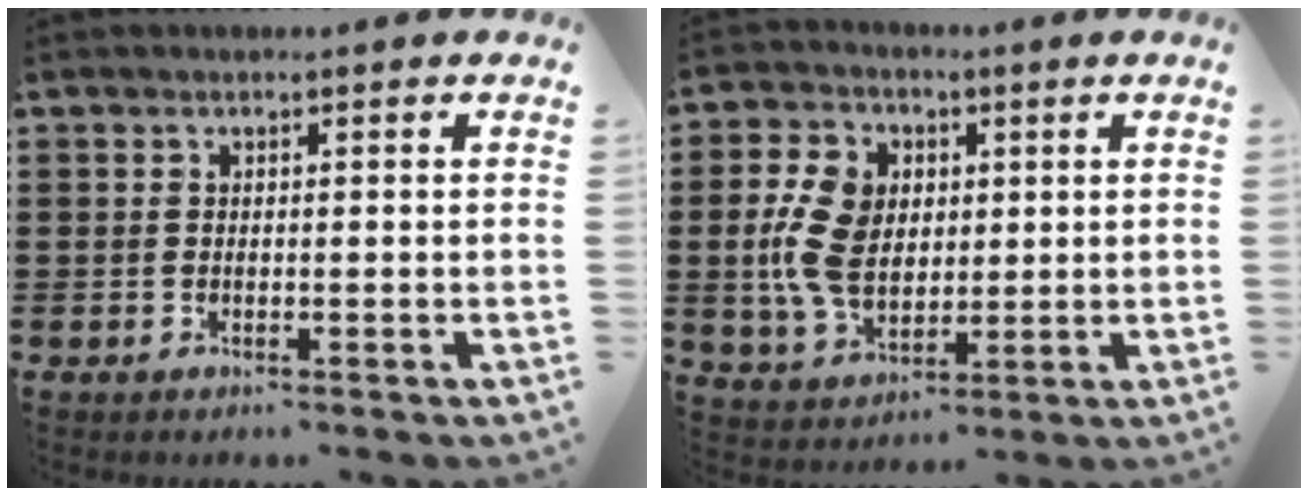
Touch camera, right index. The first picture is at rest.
{"total": 10.2, "force": [0.5, 7.3, 7.1], "torque": [-0.169, 0.009, 0.004]}